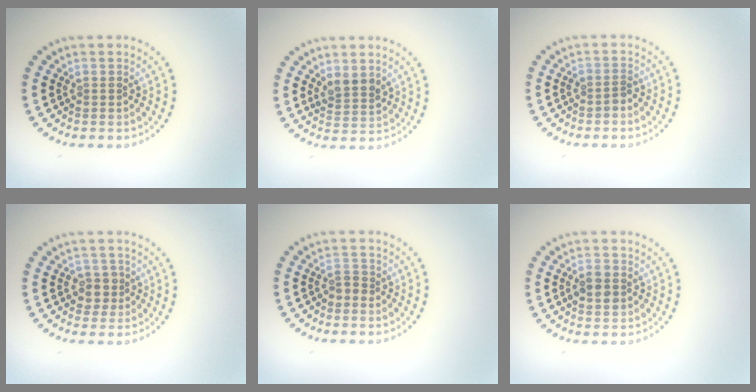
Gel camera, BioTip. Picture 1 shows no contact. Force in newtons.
{"total": 2.2, "press": 2.1, "slide": 0.8}
{"total": 1.1, "press": 0.8, "slide": 0.7}
{"total": 2.0, "press": 1.7, "slide": 0.9}
{"total": 1.2, "press": 1.1, "slide": 0.5}
{"total": 2.8, "press": 2.8, "slide": 0.1}